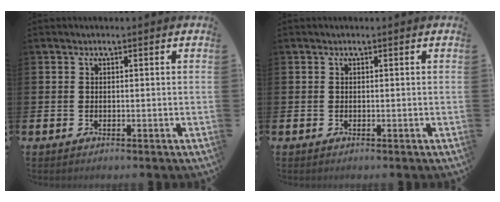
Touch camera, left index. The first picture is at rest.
{"total": 0.0}